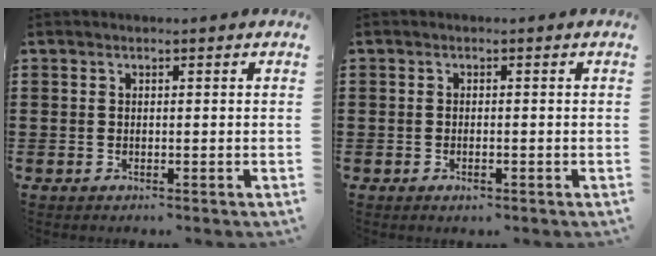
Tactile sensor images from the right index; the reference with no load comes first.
{"total": 0.9, "force": [-0.5, 0.1, 0.7], "torque": [-0.017, -0.009, -0.006]}